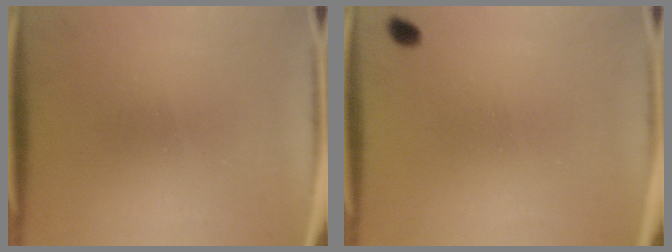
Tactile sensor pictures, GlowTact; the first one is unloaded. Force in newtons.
{"total": 1.2}